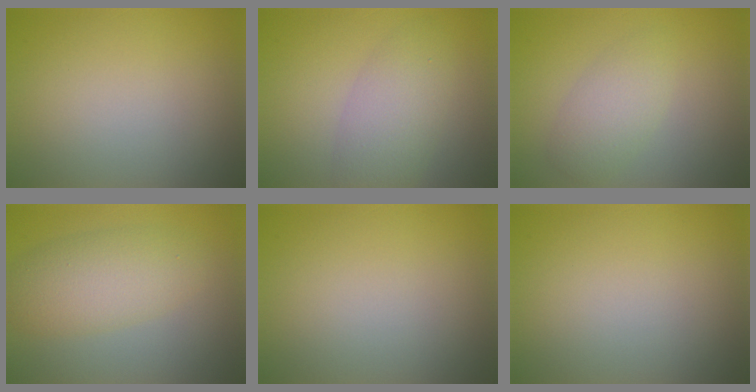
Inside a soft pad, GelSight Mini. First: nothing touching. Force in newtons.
{"total": 4.6, "press": 4.6, "slide": 0.3}
{"total": 2.9, "press": 2.9, "slide": 0.2}
{"total": 4.8, "press": 4.8, "slide": 0.1}
{"total": 0.0}
{"total": 0.0}